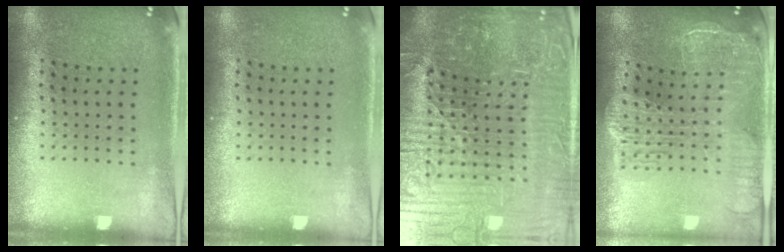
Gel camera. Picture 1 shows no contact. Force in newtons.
{"total": 0.0}
{"total": 7.8, "press": 7.0, "slide": 3.5}
{"total": 2.5, "press": 2.2, "slide": 1.2}